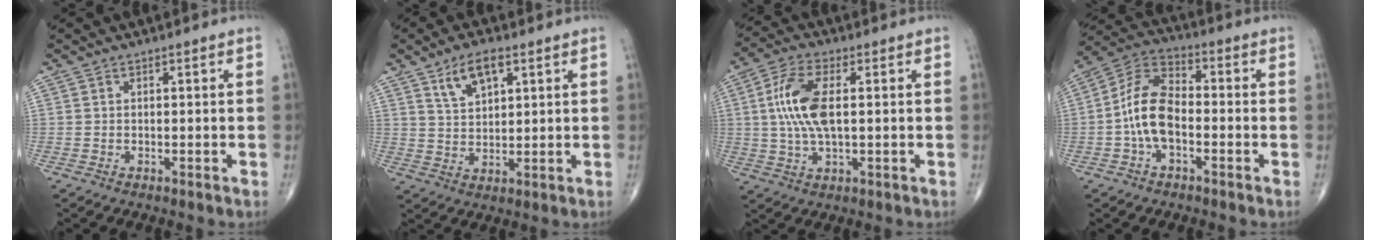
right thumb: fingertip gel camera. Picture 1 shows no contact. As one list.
[{"total": 7.1, "force": [3.8, 3.3, 5.0], "torque": [-0.081, -0.014, 0.072]}, {"total": 10.4, "force": [1.1, 4.4, 9.4], "torque": [-0.205, 0.007, 0.022]}, {"total": 10.7, "force": [-2.0, 6.0, 8.7], "torque": [-0.163, 0.036, -0.050]}]